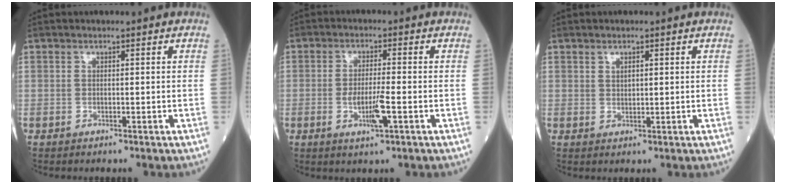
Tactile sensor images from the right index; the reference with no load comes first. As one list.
[{"total": 4.8, "force": [-1.4, 0.5, 4.6], "torque": [-0.087, -0.007, -0.025]}, {"total": 1.4, "force": [0.7, 0.6, 1.0], "torque": [-0.018, -0.001, 0.015]}]